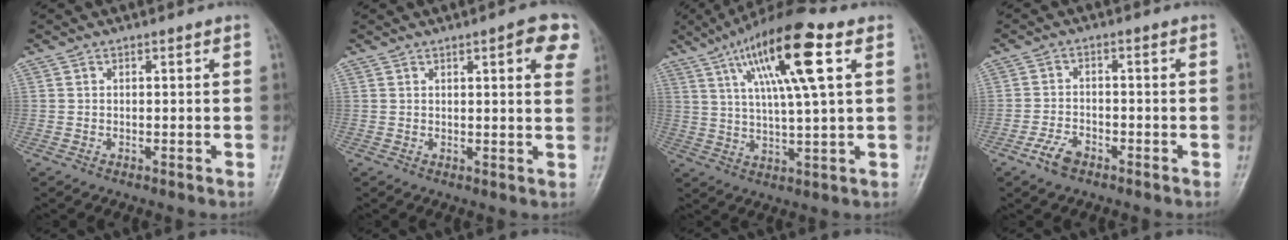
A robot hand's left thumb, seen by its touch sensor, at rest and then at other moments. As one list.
[{"total": 6.7, "force": [3.1, 1.7, 5.7], "torque": [-0.052, -0.007, 0.031]}, {"total": 16.5, "force": [6.6, 3.0, 14.8], "torque": [-0.263, 0.000, 0.112]}, {"total": 4.1, "force": [-2.7, 2.2, 2.2], "torque": [-0.043, 0.014, -0.050]}]